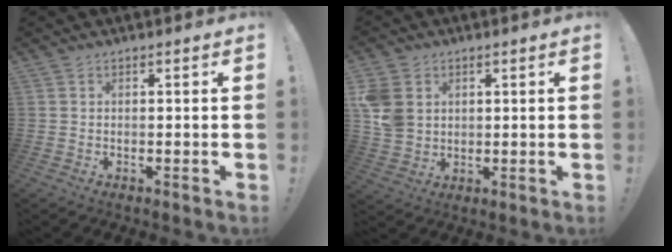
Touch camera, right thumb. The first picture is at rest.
{"total": 9.0, "force": [2.8, 7.4, 4.3], "torque": [-0.094, -0.012, 0.055]}